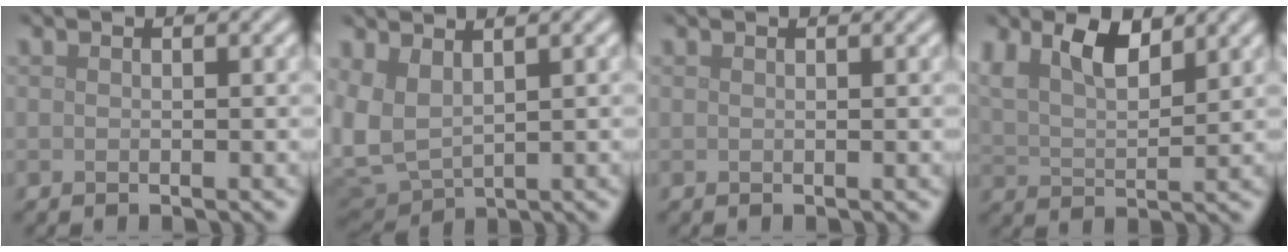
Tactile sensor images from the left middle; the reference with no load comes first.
{"total": 4.3, "force": [1.3, 2.3, 3.4], "torque": [-0.097, -0.001, 0.026]}
{"total": 0.9, "force": [0.5, 0.2, 0.6], "torque": [-0.003, 0.006, 0.006]}
{"total": 6.1, "force": [3.8, 2.5, 4.0], "torque": [-0.081, 0.004, 0.066]}